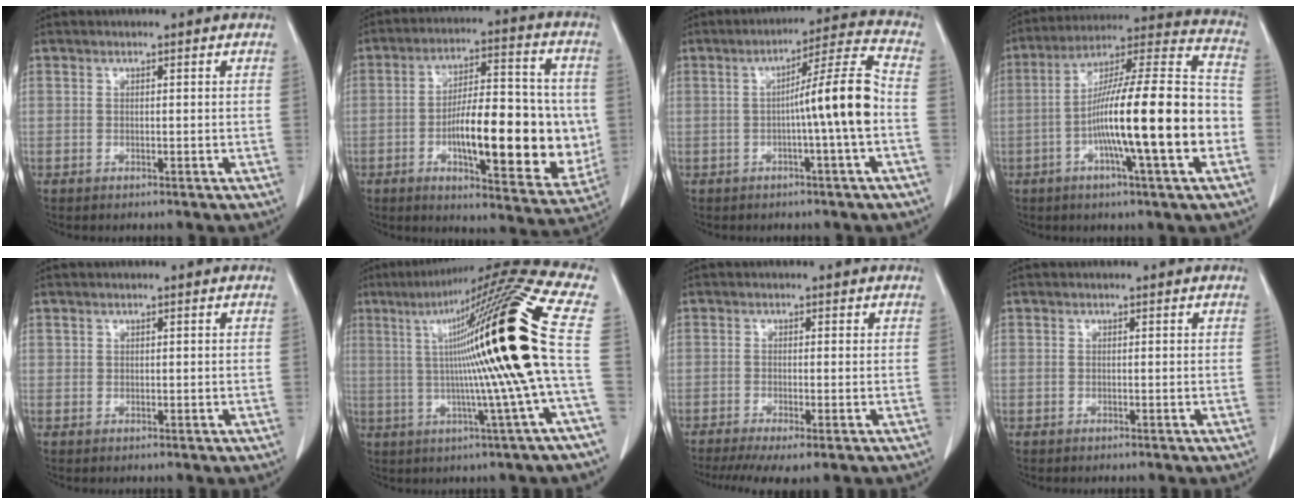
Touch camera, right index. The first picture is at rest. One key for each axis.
{"total": 19.4, "fx": -2.8, "fy": 5.8, "fz": 18.3, "tx": -0.253, "ty": 0.015, "tz": -0.031}
{"total": 10.0, "fx": -1.5, "fy": -1.1, "fz": 9.8, "tx": -0.150, "ty": 0.018, "tz": -0.025}
{"total": 20.5, "fx": -4.7, "fy": 1.1, "fz": 19.9, "tx": -0.307, "ty": 0.012, "tz": -0.077}
{"total": 0.5, "fx": 0.3, "fy": 0.4, "fz": 0.1, "tx": 0.008, "ty": 0.002, "tz": 0.006}
{"total": 22.6, "fx": 2.3, "fy": -2.5, "fz": 22.3, "tx": -0.300, "ty": 0.014, "tz": 0.022}
{"total": 6.3, "fx": -4.1, "fy": 1.0, "fz": 4.7, "tx": -0.078, "ty": -0.012, "tz": -0.067}
{"total": 0.0}